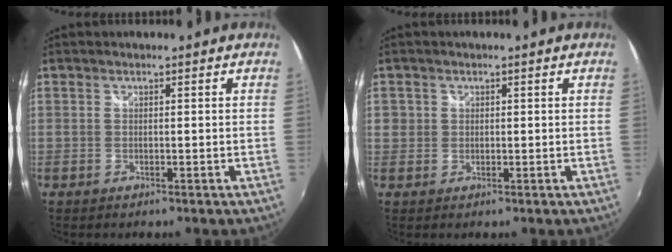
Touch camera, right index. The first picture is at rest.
{"total": 2.3, "force": [0.2, 2.2, 0.6], "torque": [-0.010, 0.000, 0.002]}